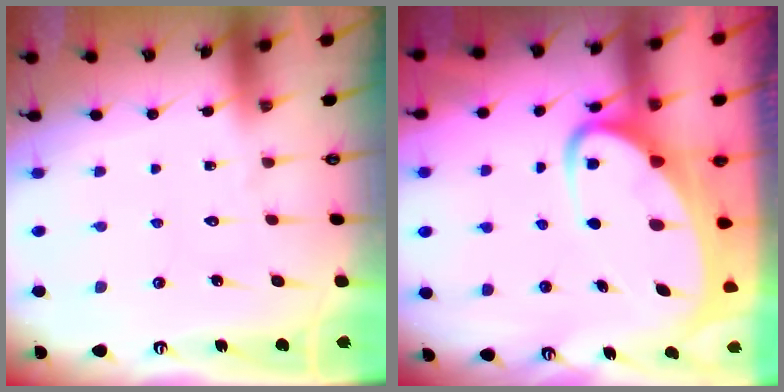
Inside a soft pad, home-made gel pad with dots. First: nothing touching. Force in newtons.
{"total": 8.4, "press": 8.4, "slide": 1.0}